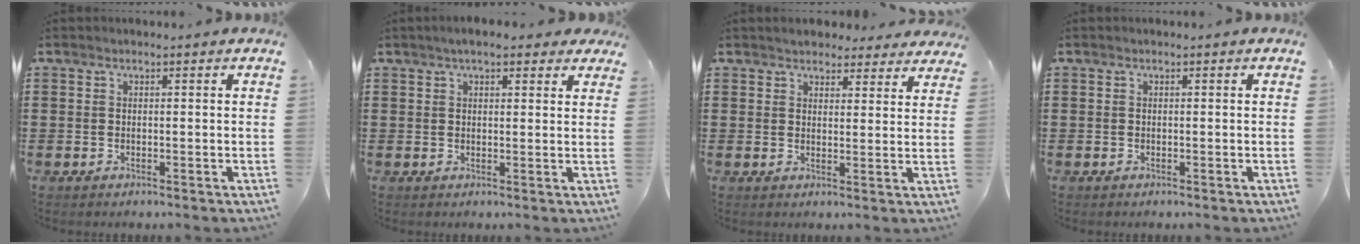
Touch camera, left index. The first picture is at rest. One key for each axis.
{"total": 3.8, "fx": 2.8, "fy": 1.0, "fz": 2.3, "tx": -0.052, "ty": 0.006, "tz": 0.049}
{"total": 3.4, "fx": 3.3, "fy": 0.7, "fz": 0.1, "tx": -0.013, "ty": -0.007, "tz": 0.063}
{"total": 0.0}